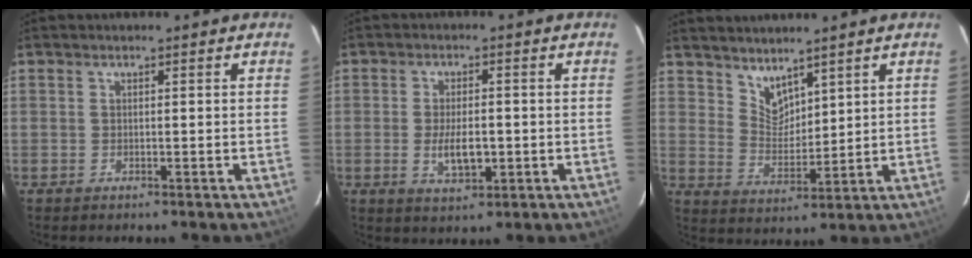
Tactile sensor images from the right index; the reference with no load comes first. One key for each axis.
{"total": 6.1, "fx": -1.1, "fy": 2.7, "fz": 5.4, "tx": -0.104, "ty": -0.006, "tz": -0.015}
{"total": 5.7, "fx": 4.8, "fy": 2.5, "fz": 1.7, "tx": -0.021, "ty": -0.002, "tz": 0.099}